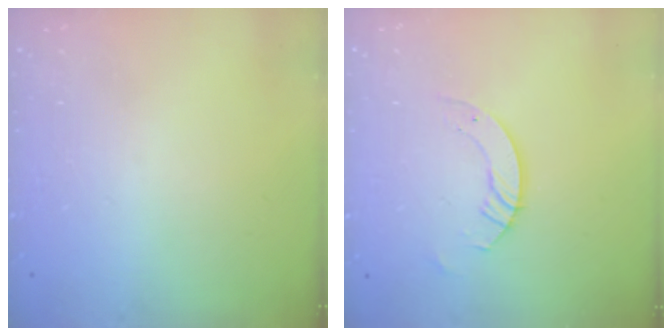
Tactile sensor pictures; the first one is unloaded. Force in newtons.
{"total": 3.3, "press": 3.3, "slide": 0.2}